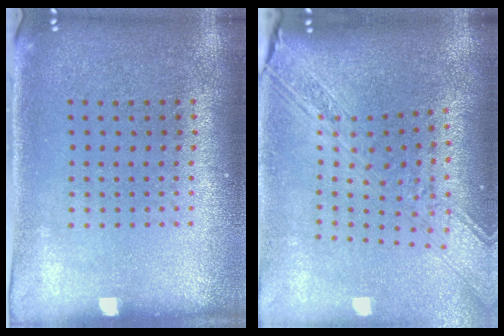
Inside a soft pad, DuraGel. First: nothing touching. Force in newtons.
{"total": 3.2, "press": 2.4, "slide": 2.1}